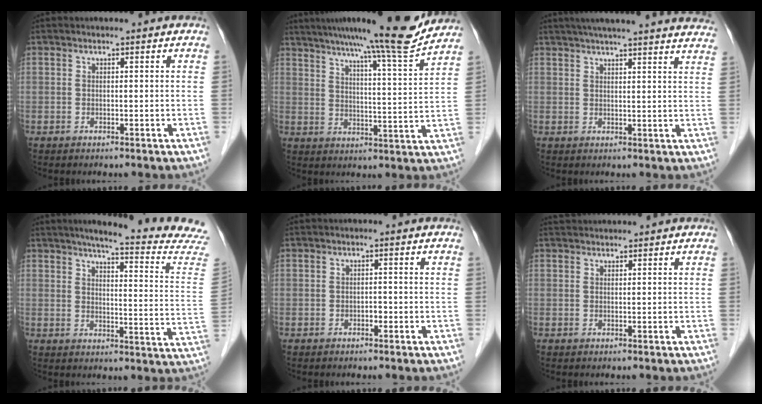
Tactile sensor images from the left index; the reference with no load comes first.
{"total": 15.3, "force": [13.3, -1.4, 7.4], "torque": [-0.116, -0.019, 0.186]}
{"total": 24.4, "force": [22.0, 1.0, 10.5], "torque": [-0.160, -0.001, 0.268]}
{"total": 19.5, "force": [17.5, 0.0, 8.5], "torque": [-0.107, -0.068, 0.198]}
{"total": 0.7, "force": [-0.5, 0.3, 0.5], "torque": [-0.005, 0.003, -0.008]}
{"total": 2.8, "force": [2.8, 0.0, 0.6], "torque": [-0.006, 0.032, 0.050]}